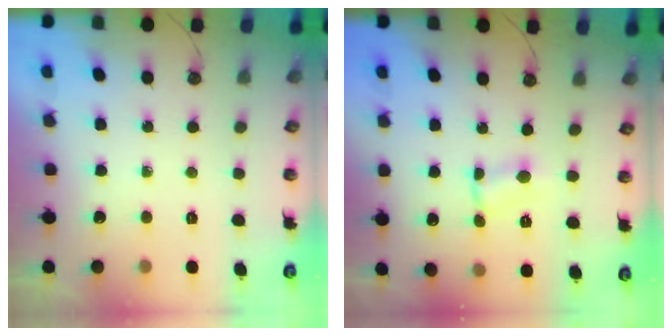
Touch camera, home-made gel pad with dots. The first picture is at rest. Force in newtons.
{"total": 1.6, "press": 1.6, "slide": 0.3}